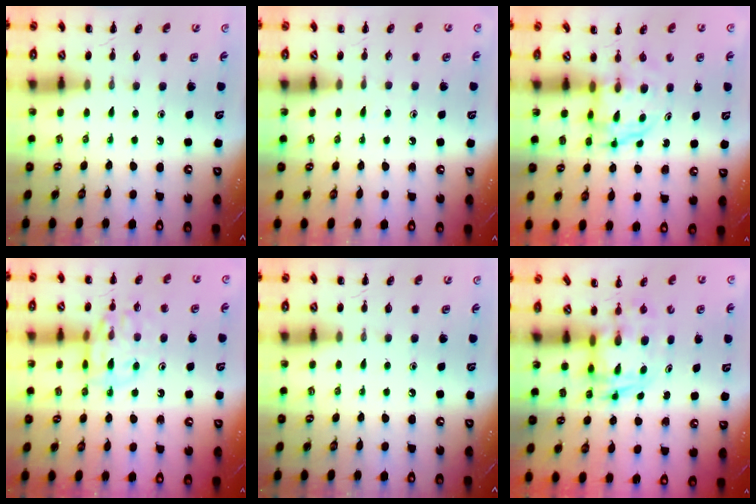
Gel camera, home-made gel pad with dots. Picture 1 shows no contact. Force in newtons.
{"total": 2.9, "press": 2.6, "slide": 1.4}
{"total": 3.7, "press": 3.7, "slide": 0.3}
{"total": 11.2, "press": 11.0, "slide": 1.9}
{"total": 0.0}
{"total": 2.6, "press": 2.6, "slide": 0.5}